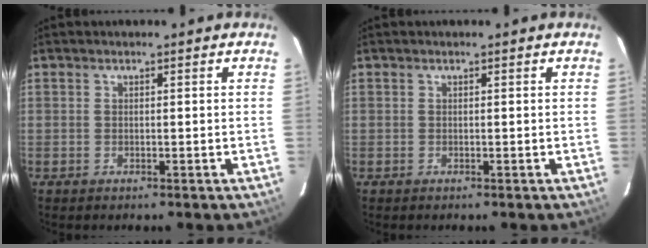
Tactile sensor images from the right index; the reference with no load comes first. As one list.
[{"total": 0.0}]